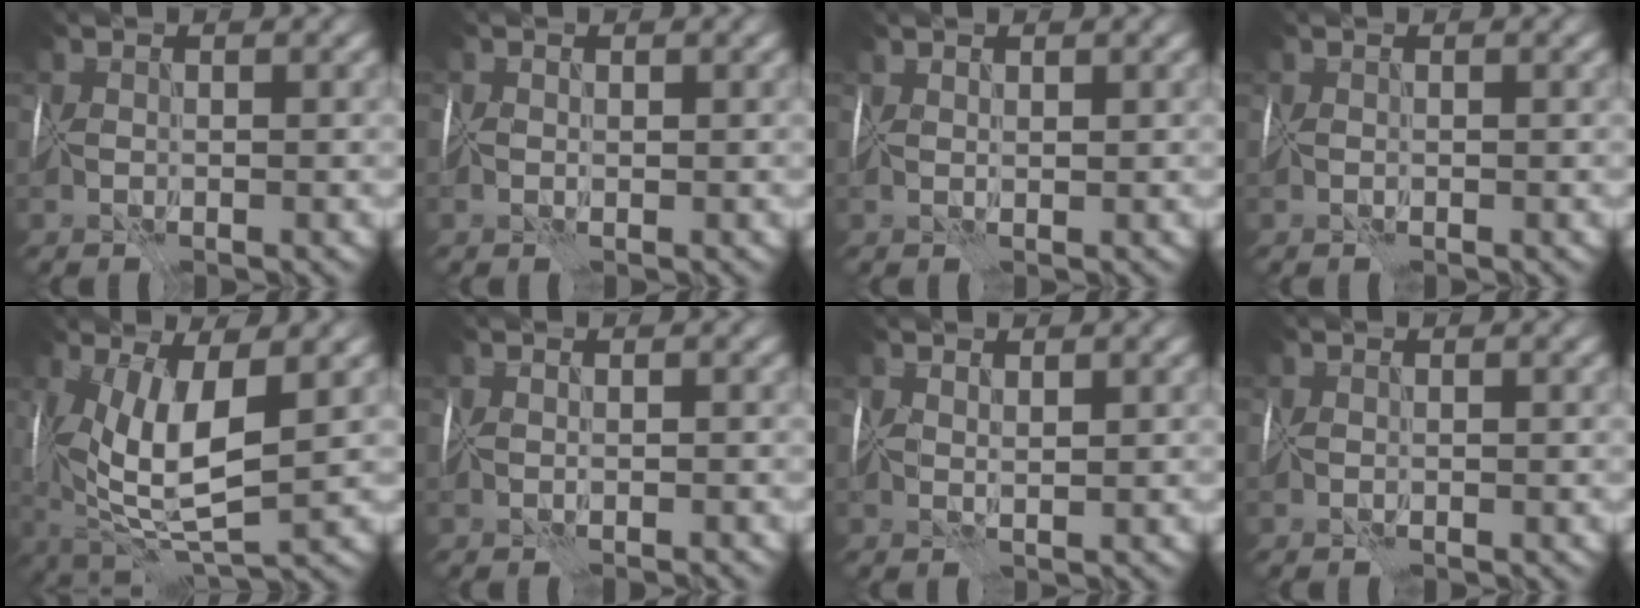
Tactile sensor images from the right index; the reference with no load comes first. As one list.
[{"total": 1.0, "force": [0.6, -0.4, -0.7], "torque": [0.018, 0.007, 0.011]}, {"total": 1.6, "force": [1.5, -0.4, -0.4], "torque": [0.007, 0.013, 0.032]}, {"total": 0.0}, {"total": 7.7, "force": [1.8, 2.3, 7.1], "torque": [-0.143, -0.001, 0.039]}, {"total": 0.9, "force": [-0.2, -0.7, -0.4], "torque": [0.012, 0.002, 0.000]}, {"total": 1.7, "force": [1.6, -0.7, -0.3], "torque": [0.007, 0.006, 0.037]}, {"total": 0.0}]